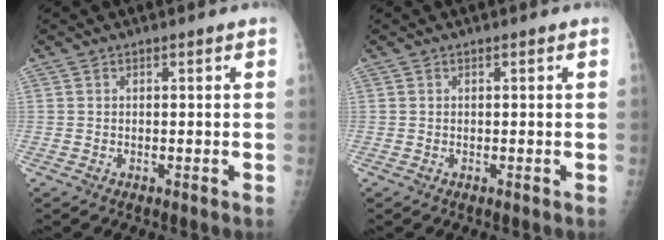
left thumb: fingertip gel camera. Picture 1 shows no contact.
{"total": 0.0}